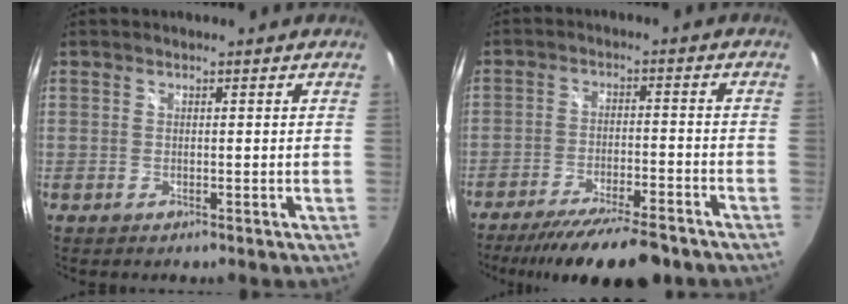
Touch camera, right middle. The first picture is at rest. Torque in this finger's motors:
{"motor_torque": [1.07, -1.07, 0.29, 0.13]}